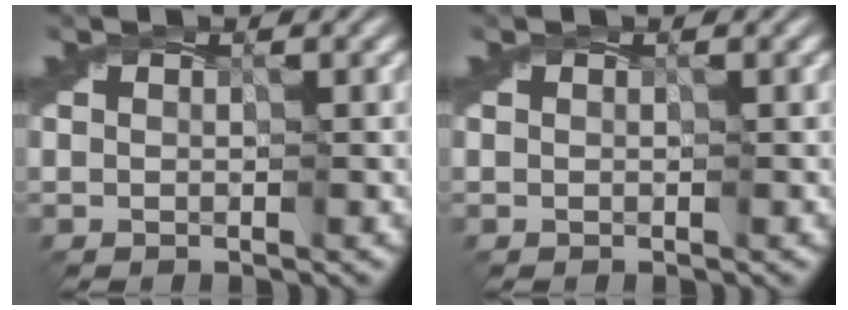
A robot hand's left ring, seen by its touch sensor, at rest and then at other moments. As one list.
[{"total": 0.0}]